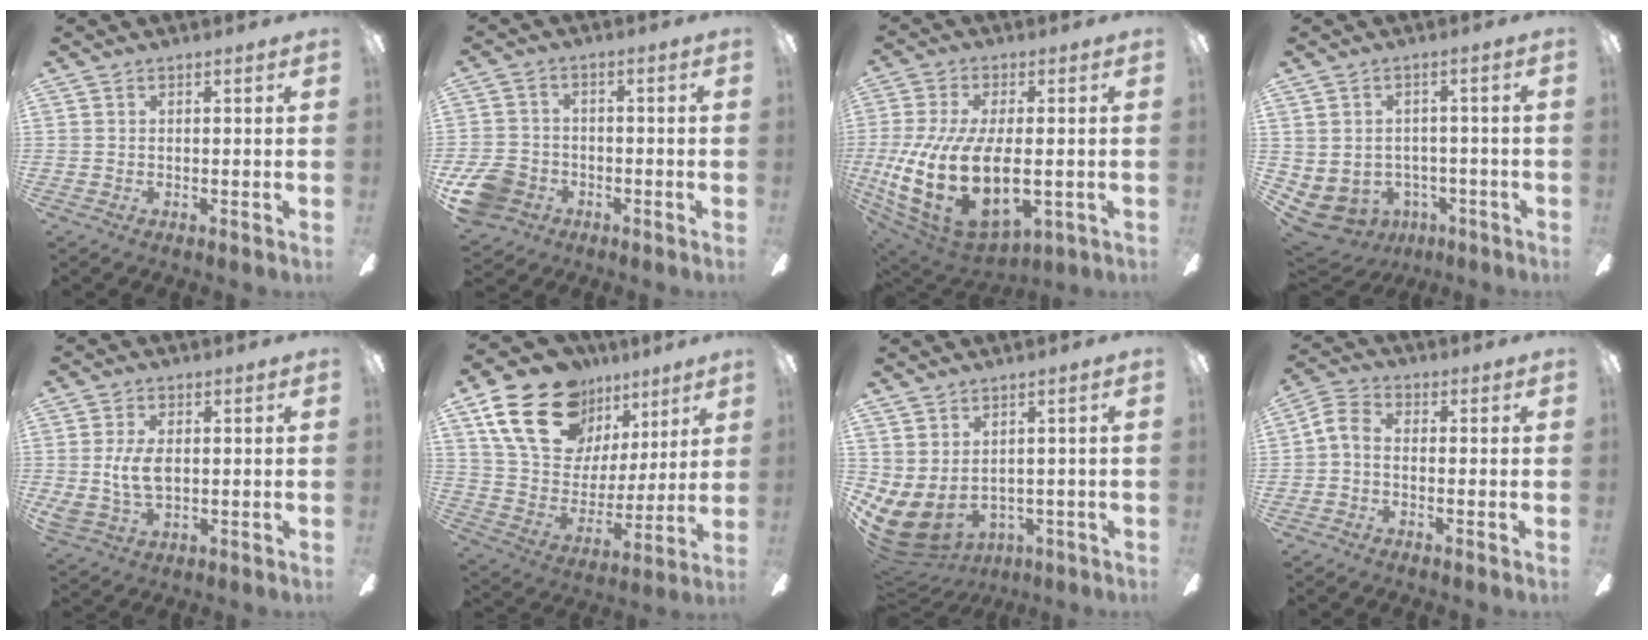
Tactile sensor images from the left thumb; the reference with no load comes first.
{"total": 9.5, "force": [-4.6, 7.4, 3.7], "torque": [-0.086, 0.035, -0.085]}
{"total": 23.2, "force": [-2.0, 11.6, 20.0], "torque": [-0.425, -0.018, -0.023]}
{"total": 4.3, "force": [-1.8, 3.7, 1.1], "torque": [-0.058, -0.003, -0.036]}
{"total": 7.6, "force": [0.5, 4.5, 6.2], "torque": [-0.138, 0.004, 0.008]}
{"total": 22.6, "force": [13.0, 14.8, 11.1], "torque": [-0.191, -0.058, 0.242]}
{"total": 5.4, "force": [0.0, 3.8, 3.8], "torque": [-0.115, -0.025, 0.002]}
{"total": 5.4, "force": [-0.5, 3.3, 4.3], "torque": [-0.104, 0.009, -0.013]}